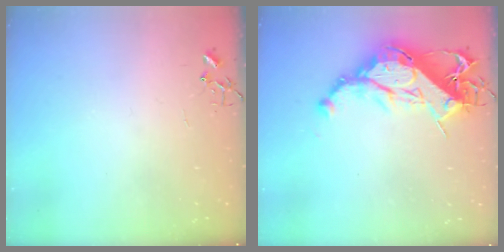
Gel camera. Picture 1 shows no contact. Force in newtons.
{"total": 21.6, "press": 21.5, "slide": 2.2}